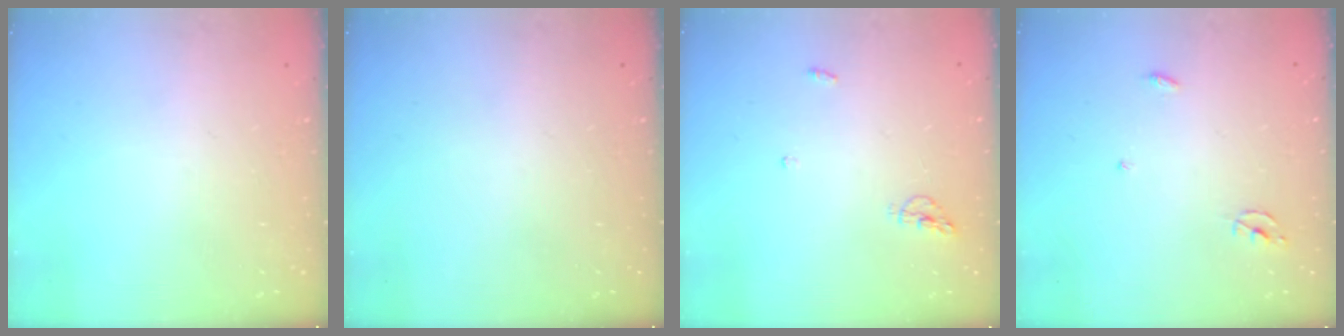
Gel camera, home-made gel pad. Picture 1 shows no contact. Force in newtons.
{"total": 0.0}
{"total": 4.6, "press": 4.5, "slide": 1.0}
{"total": 2.3, "press": 2.3, "slide": 0.1}